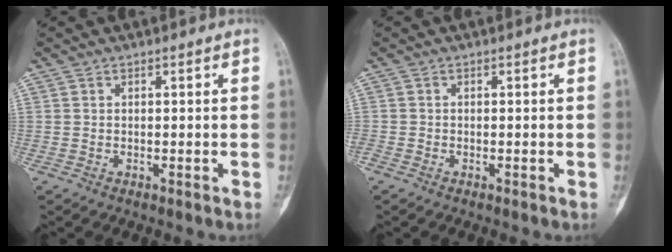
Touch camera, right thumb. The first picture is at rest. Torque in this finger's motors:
{"motor_torque": [1.15, 3.43, 2.16, -0.40, 0.29]}